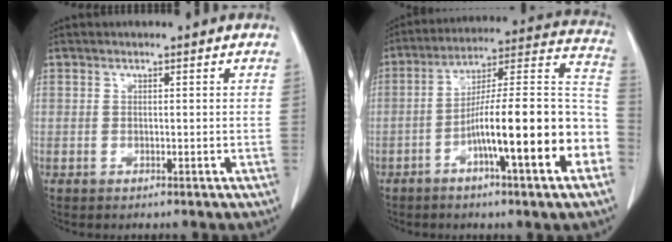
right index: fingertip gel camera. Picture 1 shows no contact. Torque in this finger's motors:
{"motor_torque": [1.45, -0.69, 1.06, 0.21]}